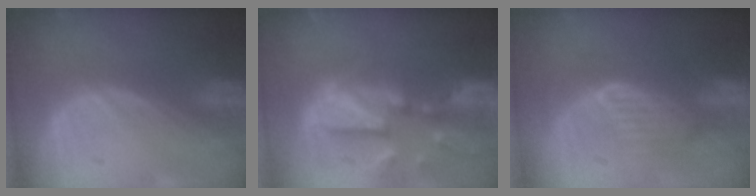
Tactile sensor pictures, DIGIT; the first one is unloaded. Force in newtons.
{"total": 12.1, "press": 10.4, "slide": 6.2}
{"total": 7.7, "press": 7.7, "slide": 0.5}